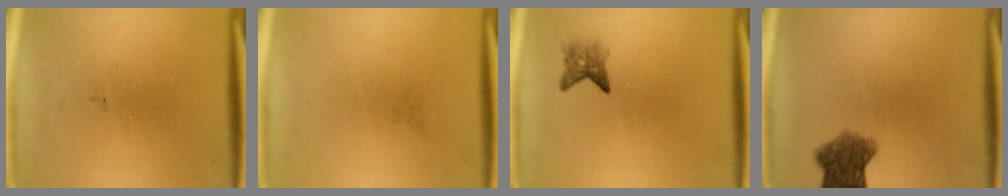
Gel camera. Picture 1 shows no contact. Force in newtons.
{"total": 0.0}
{"total": 2.2}
{"total": 6.7}